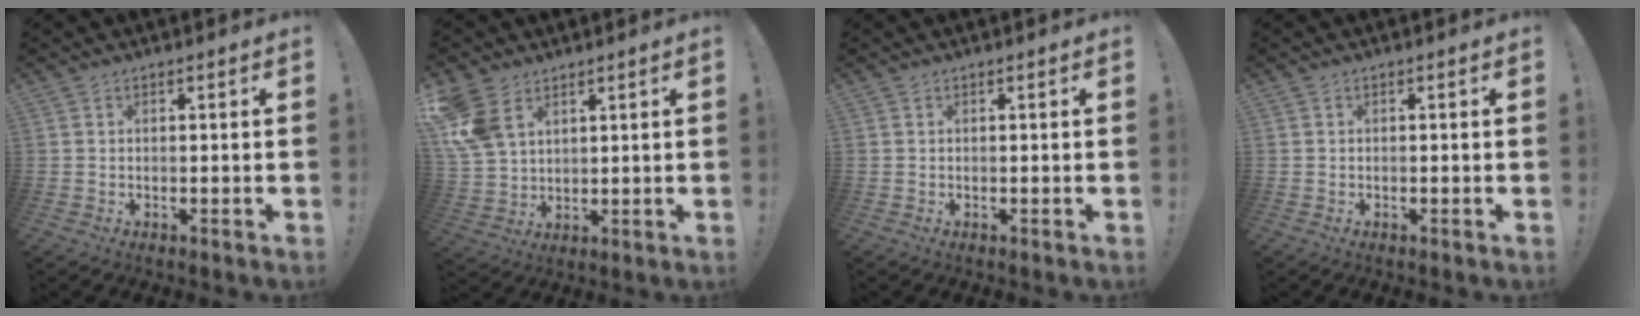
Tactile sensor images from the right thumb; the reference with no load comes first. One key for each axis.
{"total": 10.4, "fx": 5.3, "fy": 6.9, "fz": 5.8, "tx": -0.125, "ty": -0.012, "tz": 0.108}
{"total": 0.0}
{"total": 0.0}